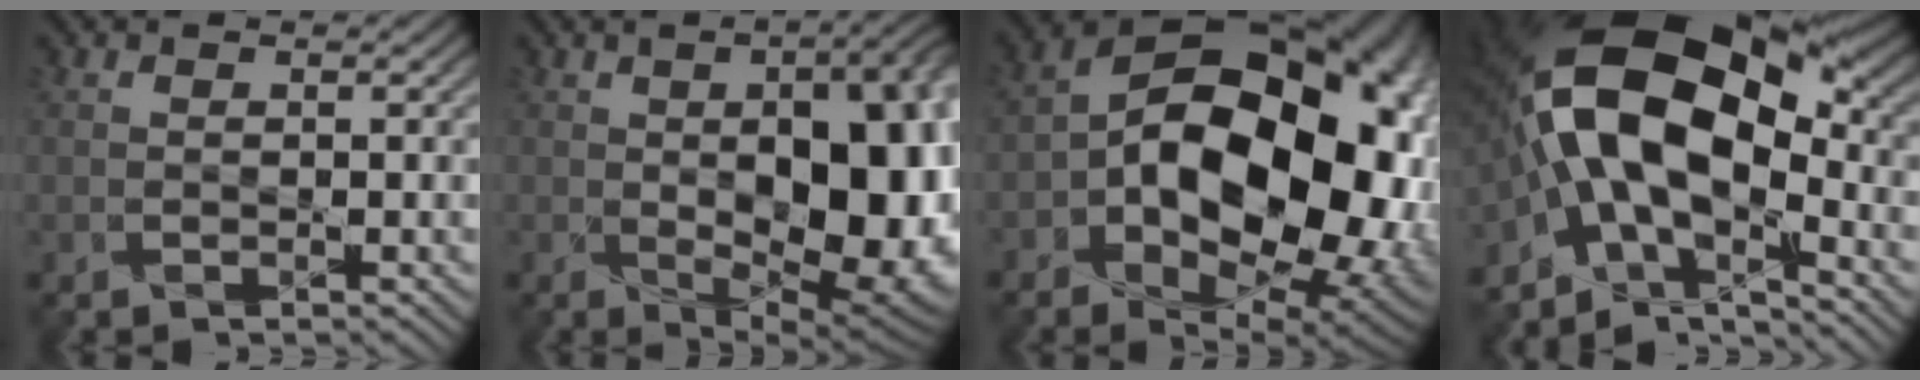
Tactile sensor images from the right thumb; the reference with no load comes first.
{"total": 18.4, "force": [-1.2, 10.0, 15.4], "torque": [-0.166, -0.014, 0.017]}
{"total": 21.9, "force": [-2.6, 13.8, 16.7], "torque": [-0.255, -0.023, -0.024]}
{"total": 17.1, "force": [-2.6, 9.2, 14.2], "torque": [-0.243, 0.017, -0.052]}